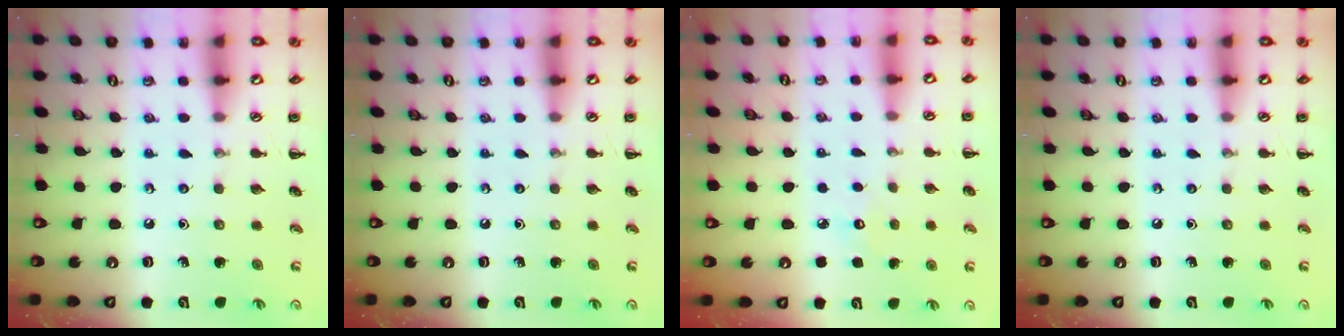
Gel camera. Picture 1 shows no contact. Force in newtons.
{"total": 0.0}
{"total": 5.5, "press": 5.4, "slide": 1.3}
{"total": 0.0}